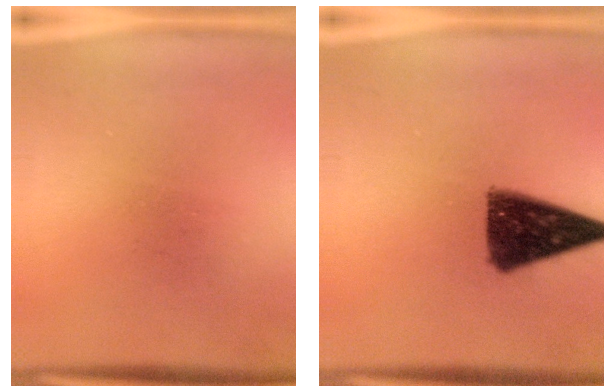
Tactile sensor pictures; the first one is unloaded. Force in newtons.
{"total": 11.5}